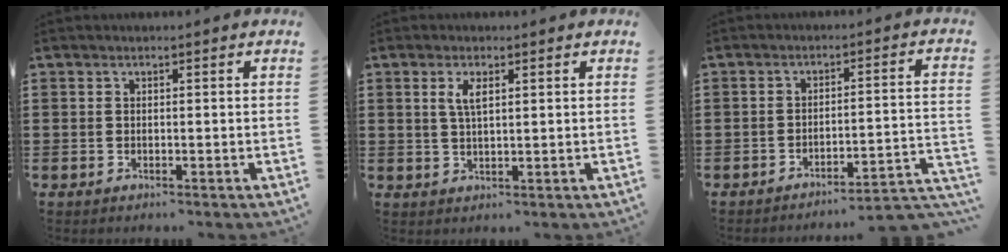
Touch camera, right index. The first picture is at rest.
{"total": 3.1, "force": [1.2, 1.0, 2.7], "torque": [-0.057, 0.006, 0.019]}
{"total": 3.7, "force": [-3.4, -0.4, 1.4], "torque": [-0.030, -0.018, -0.074]}